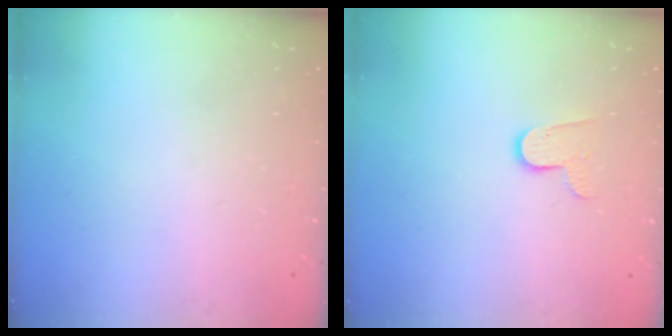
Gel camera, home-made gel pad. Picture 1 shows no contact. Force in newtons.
{"total": 7.2, "press": 7.2, "slide": 0.3}